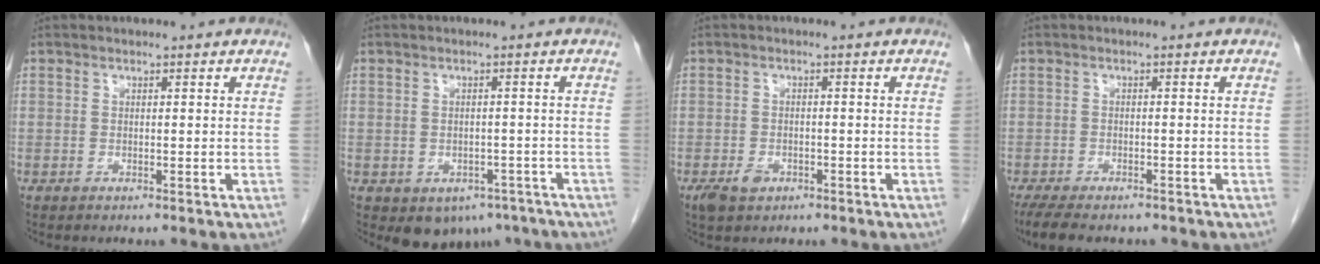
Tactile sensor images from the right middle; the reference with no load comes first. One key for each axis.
{"total": 5.9, "fx": -3.7, "fy": 4.1, "fz": 2.2, "tx": -0.014, "ty": 0.007, "tz": -0.040}
{"total": 3.0, "fx": -1.7, "fy": 1.9, "fz": 1.7, "tx": -0.034, "ty": -0.001, "tz": -0.021}
{"total": 8.9, "fx": -7.2, "fy": 2.9, "fz": 4.2, "tx": -0.068, "ty": -0.011, "tz": -0.105}